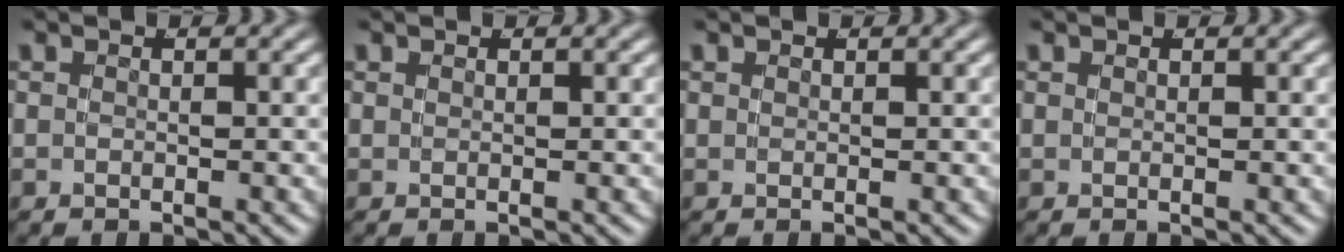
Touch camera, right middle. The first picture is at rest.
{"total": 0.0}
{"total": 0.0}
{"total": 0.0}